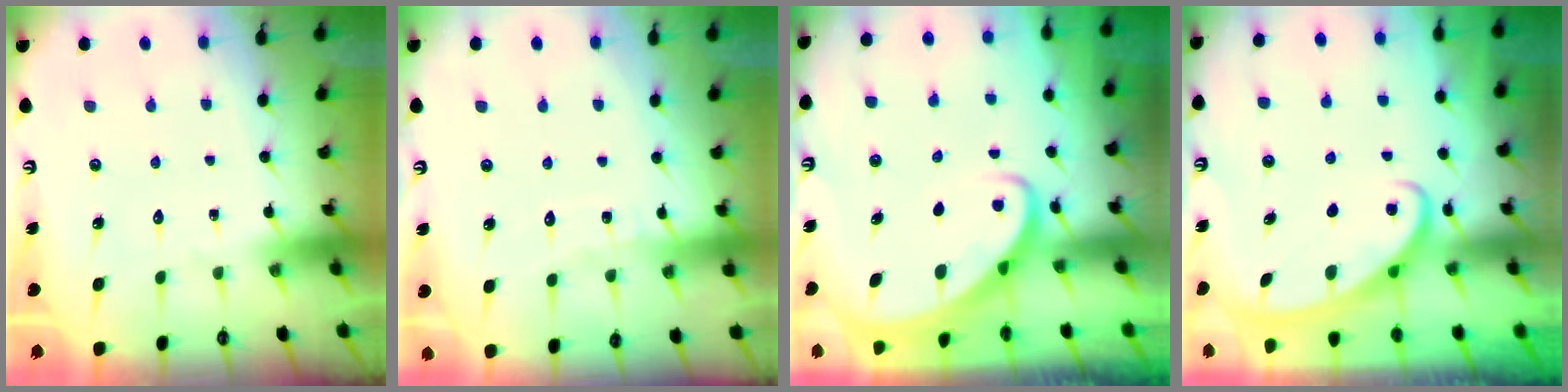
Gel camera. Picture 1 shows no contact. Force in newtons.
{"total": 5.3, "press": 5.3, "slide": 0.5}
{"total": 2.8, "press": 2.8, "slide": 0.4}
{"total": 2.5, "press": 2.5, "slide": 0.4}